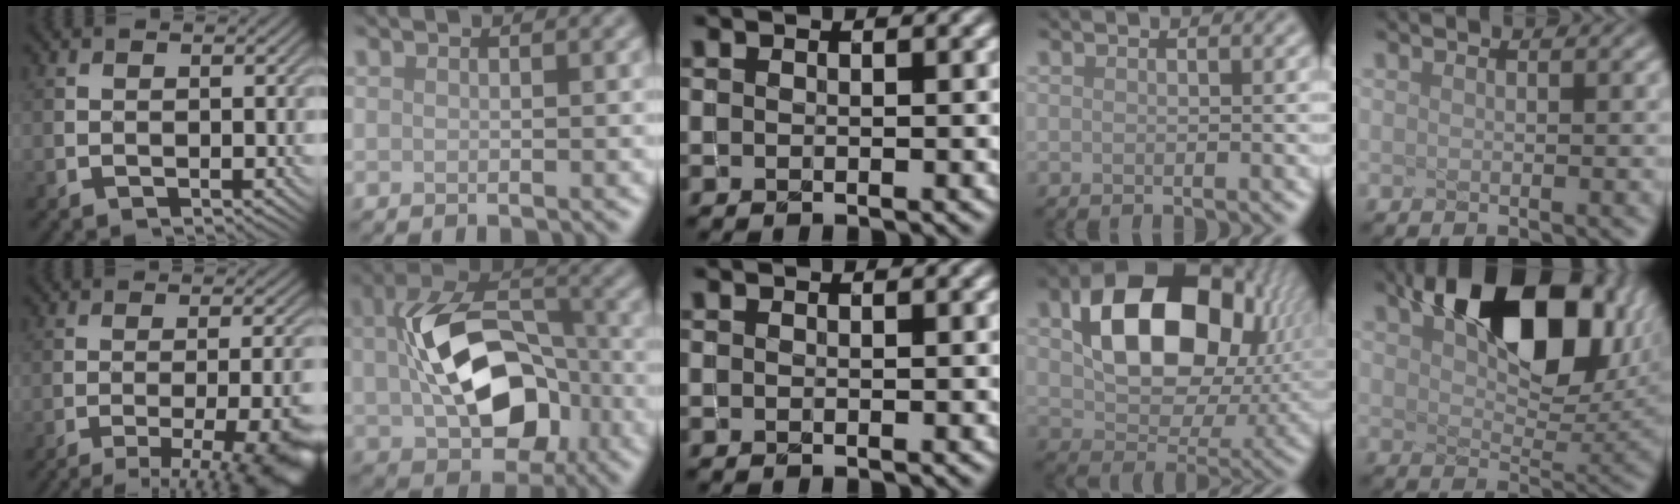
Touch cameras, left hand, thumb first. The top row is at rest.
{"thumb": {"total": 12.6, "force": [-8.6, 2.8, 8.8], "torque": [-0.101, -0.004, -0.103]}, "index": {"total": 11.3, "force": [-0.4, 7.5, 8.4], "torque": [-0.147, -0.001, -0.002]}, "ring": {"total": 13.7, "force": [3.0, 9.3, 9.6], "torque": [-0.156, 0.002, 0.056]}, "little": {"total": 9.9, "force": [3.5, 5.3, 7.6], "torque": [-0.139, -0.004, 0.105]}}